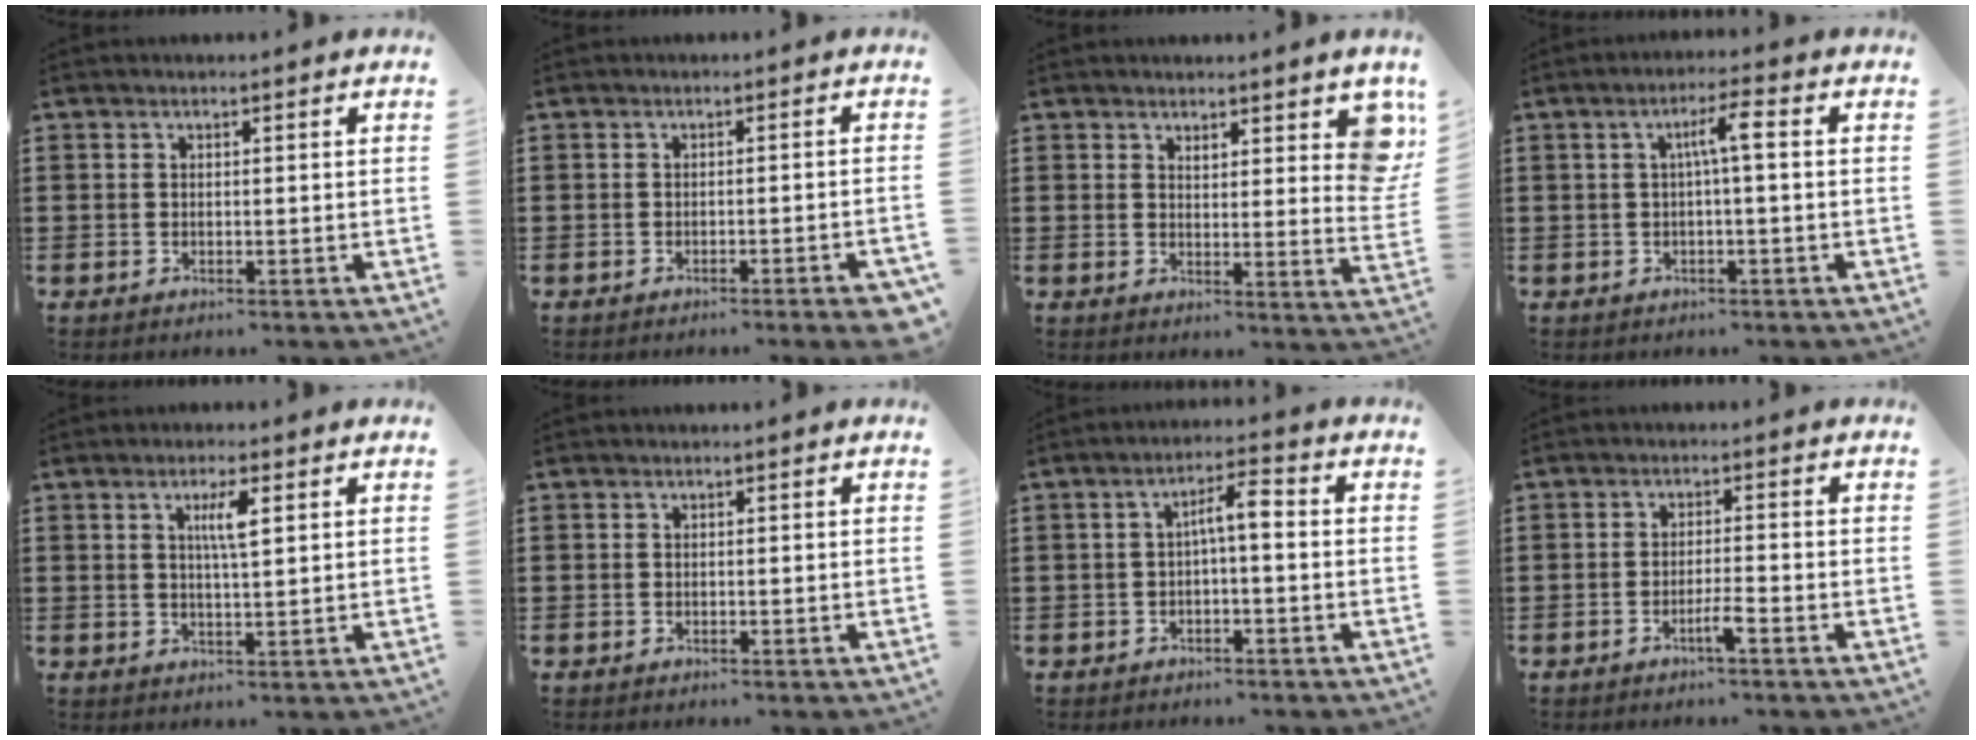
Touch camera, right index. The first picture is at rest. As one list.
[{"total": 2.0, "force": [-1.4, -0.2, 1.4], "torque": [-0.023, -0.001, -0.025]}, {"total": 4.3, "force": [3.3, 1.4, 2.5], "torque": [-0.027, -0.009, 0.054]}, {"total": 4.1, "force": [0.3, 0.3, 4.1], "torque": [-0.078, 0.007, -0.001]}, {"total": 3.7, "force": [1.3, 0.6, 3.5], "torque": [-0.072, 0.006, 0.019]}, {"total": 0.0}, {"total": 4.0, "force": [-0.4, 0.9, 3.8], "torque": [-0.074, 0.013, -0.011]}, {"total": 2.9, "force": [-1.8, -0.1, 2.3], "torque": [-0.039, -0.002, -0.032]}]